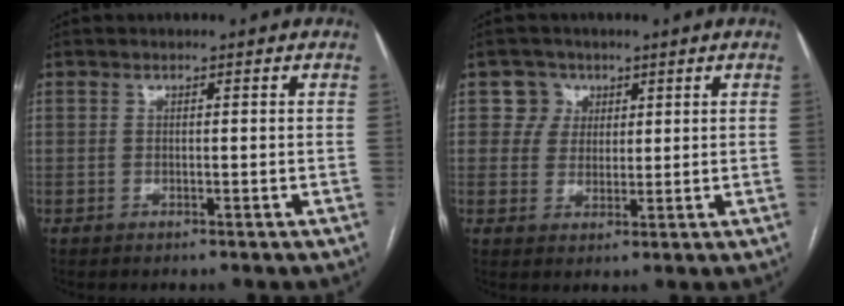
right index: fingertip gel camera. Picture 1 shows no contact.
{"total": 4.0, "force": [1.7, 3.7, -0.3], "torque": [0.011, 0.007, 0.029]}